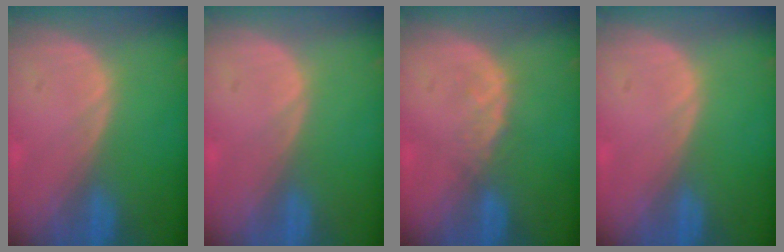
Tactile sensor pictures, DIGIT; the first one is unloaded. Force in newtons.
{"total": 0.0}
{"total": 1.9, "press": 1.9, "slide": 0.3}
{"total": 0.0}